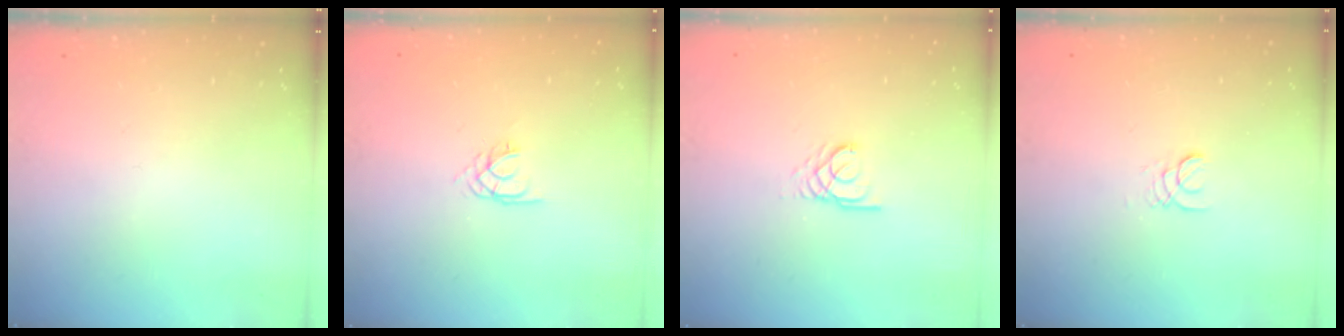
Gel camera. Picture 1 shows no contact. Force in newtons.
{"total": 1.7, "press": 1.7, "slide": 0.1}
{"total": 2.7, "press": 2.7, "slide": 0.1}
{"total": 1.3, "press": 1.3, "slide": 0.1}